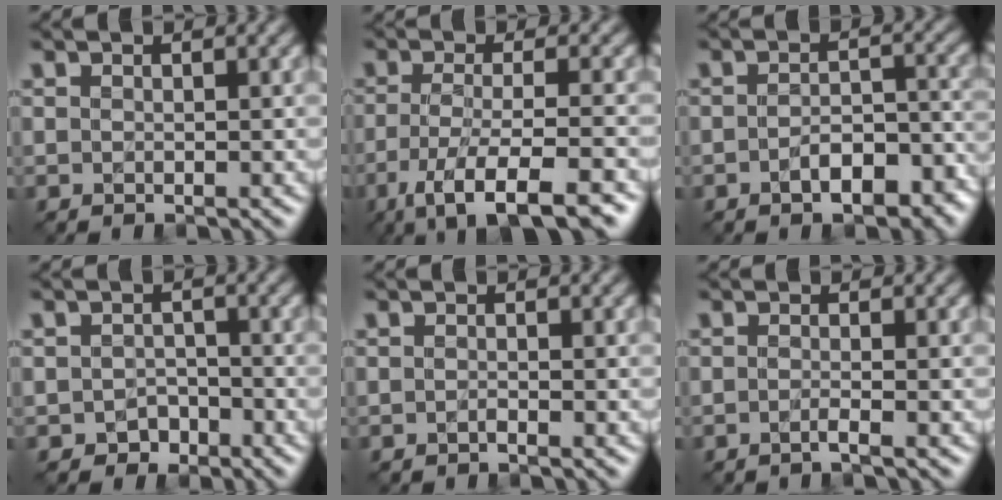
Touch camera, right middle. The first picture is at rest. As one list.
[{"total": 7.4, "force": [-4.0, 1.7, 6.0], "torque": [-0.097, -0.003, -0.072]}, {"total": 4.8, "force": [-2.3, 2.2, 3.5], "torque": [-0.058, 0.005, -0.036]}, {"total": 1.6, "force": [-0.6, 1.4, 0.4], "torque": [-0.005, 0.004, -0.014]}, {"total": 0.0}, {"total": 0.8, "force": [-0.1, 0.2, 0.8], "torque": [-0.013, 0.001, -0.011]}]